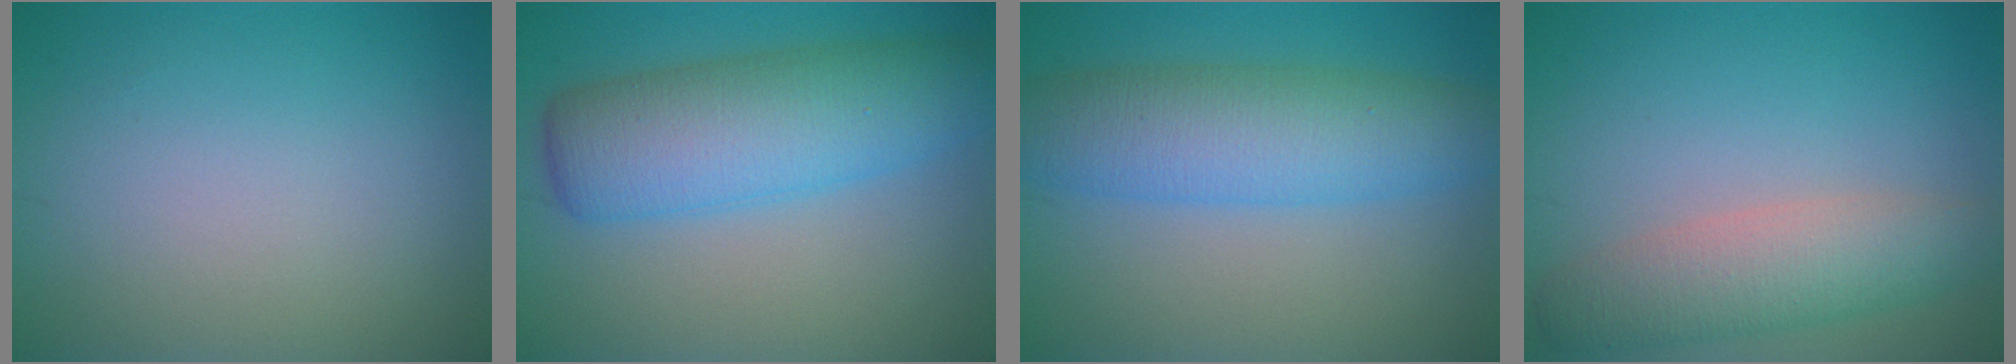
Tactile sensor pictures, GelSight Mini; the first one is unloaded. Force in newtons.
{"total": 8.2, "press": 8.2, "slide": 0.1}
{"total": 7.3, "press": 7.3, "slide": 0.1}
{"total": 4.9, "press": 4.9, "slide": 0.5}